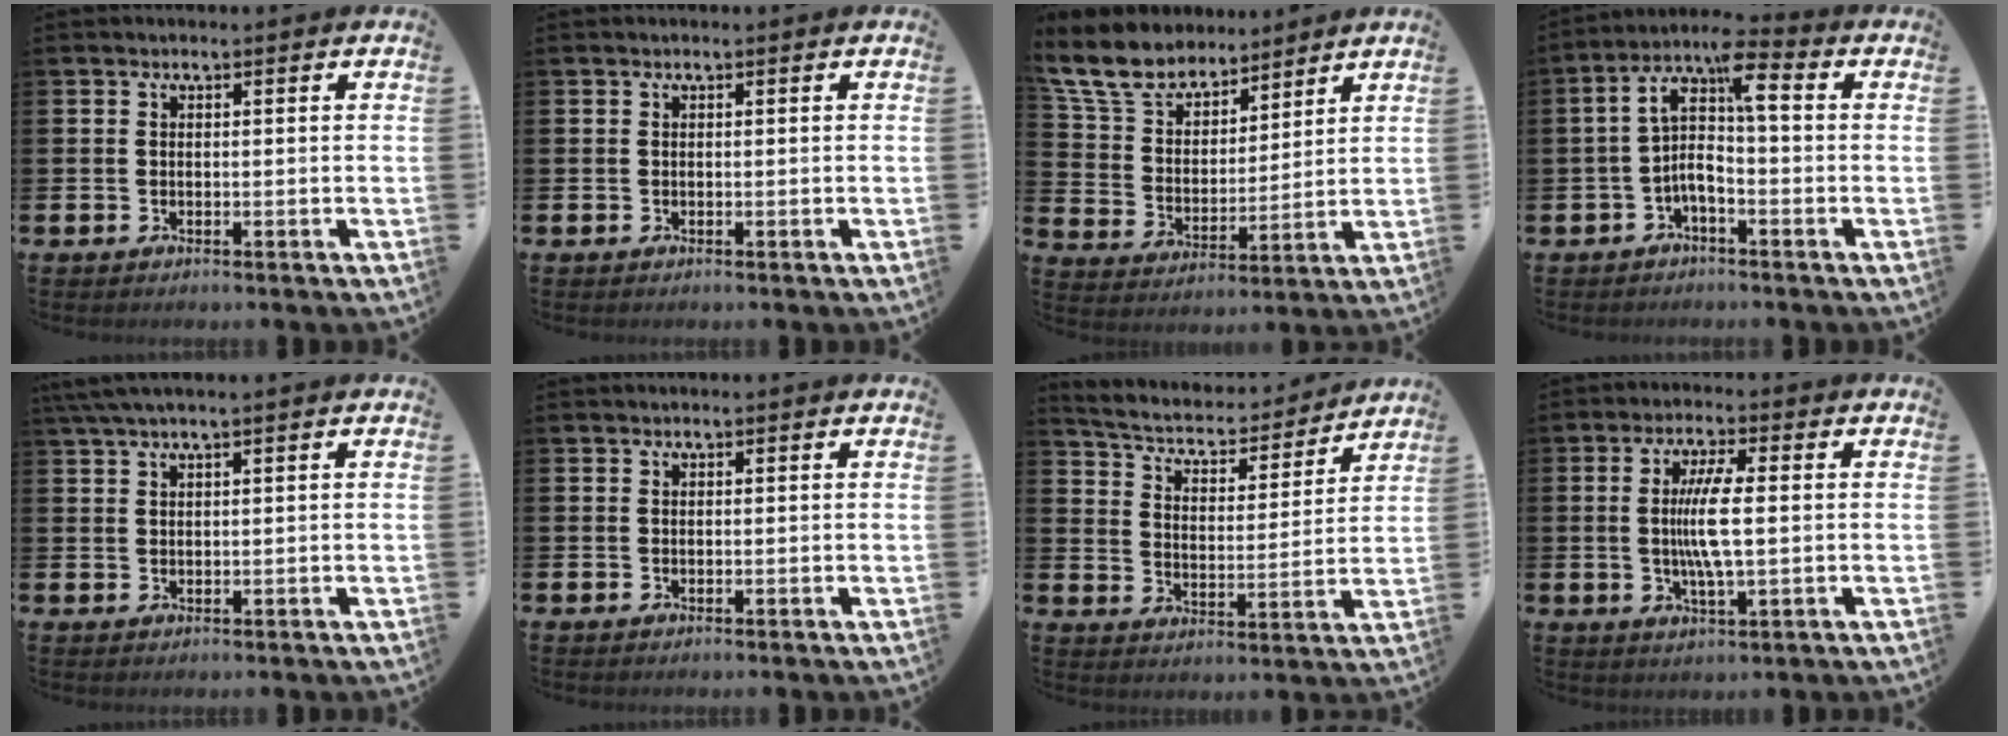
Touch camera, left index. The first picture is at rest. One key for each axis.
{"total": 0.0}
{"total": 9.6, "fx": 8.7, "fy": 3.4, "fz": 2.4, "tx": -0.098, "ty": -0.047, "tz": 0.162}
{"total": 7.7, "fx": 0.8, "fy": 2.3, "fz": 7.3, "tx": -0.150, "ty": -0.024, "tz": 0.001}
{"total": 2.6, "fx": 2.0, "fy": 0.0, "fz": 1.7, "tx": -0.043, "ty": 0.006, "tz": 0.038}
{"total": 0.0}
{"total": 5.3, "fx": 4.8, "fy": 1.6, "fz": 1.5, "tx": -0.062, "ty": -0.041, "tz": 0.076}
{"total": 6.3, "fx": 0.3, "fy": 1.2, "fz": 6.1, "tx": -0.111, "ty": -0.005, "tz": -0.002}